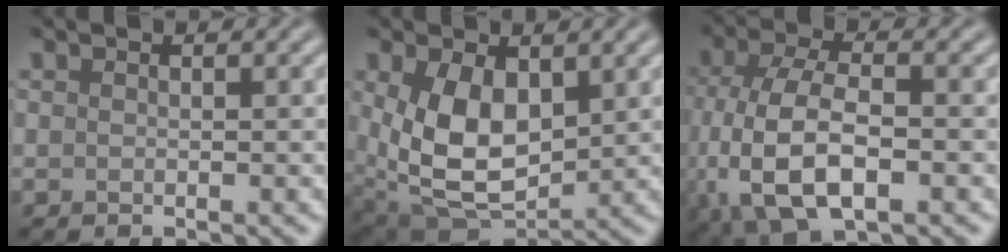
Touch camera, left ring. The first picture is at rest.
{"total": 8.7, "force": [1.3, 5.3, 6.8], "torque": [-0.143, -0.013, 0.028]}
{"total": 9.5, "force": [-2.2, 4.6, 8.0], "torque": [-0.169, -0.008, -0.046]}